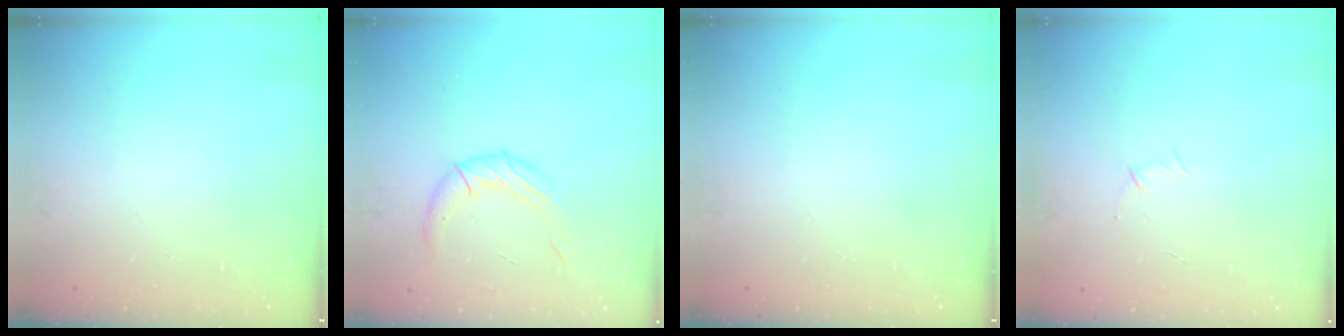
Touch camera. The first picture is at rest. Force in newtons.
{"total": 10.0, "press": 10.0, "slide": 0.9}
{"total": 0.0}
{"total": 4.0, "press": 3.9, "slide": 0.9}